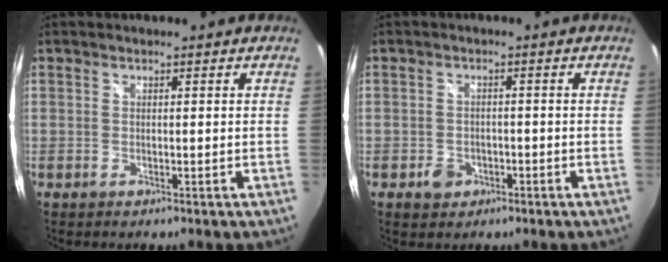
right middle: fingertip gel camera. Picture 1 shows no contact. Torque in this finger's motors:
{"motor_torque": [0.32, -0.42, 0.02, 0.04]}